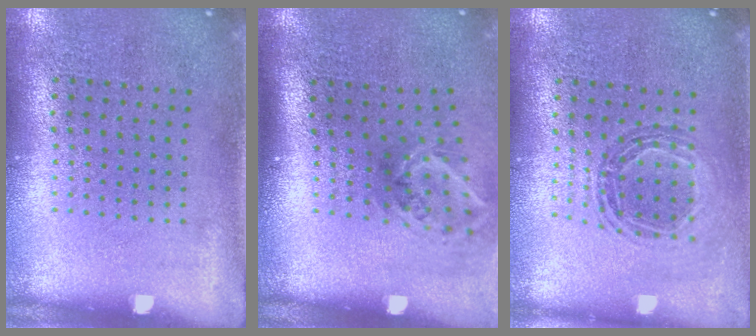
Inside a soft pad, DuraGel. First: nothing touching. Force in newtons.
{"total": 1.9, "press": 1.2, "slide": 1.5}
{"total": 0.9, "press": 0.9, "slide": 0.2}